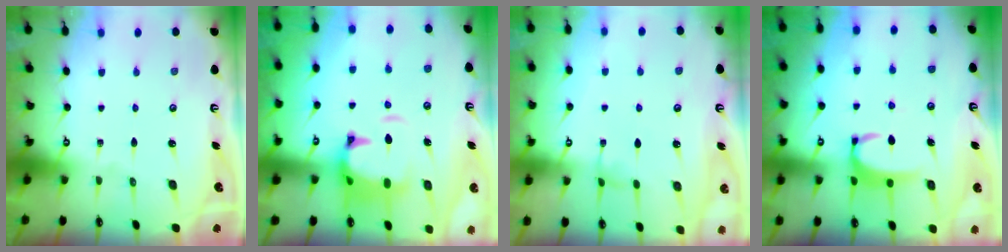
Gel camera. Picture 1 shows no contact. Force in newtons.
{"total": 4.5, "press": 4.2, "slide": 1.6}
{"total": 2.1, "press": 2.1, "slide": 0.3}
{"total": 3.2, "press": 3.2, "slide": 0.3}